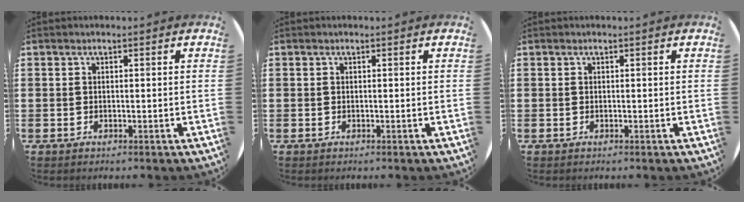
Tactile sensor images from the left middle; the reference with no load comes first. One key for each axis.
{"total": 0.0}
{"total": 0.0}